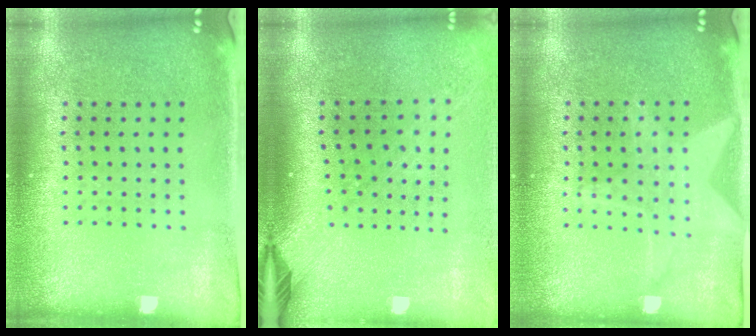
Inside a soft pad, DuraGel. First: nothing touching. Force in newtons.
{"total": 2.3, "press": 1.7, "slide": 1.6}
{"total": 1.5, "press": 1.5, "slide": 0.4}